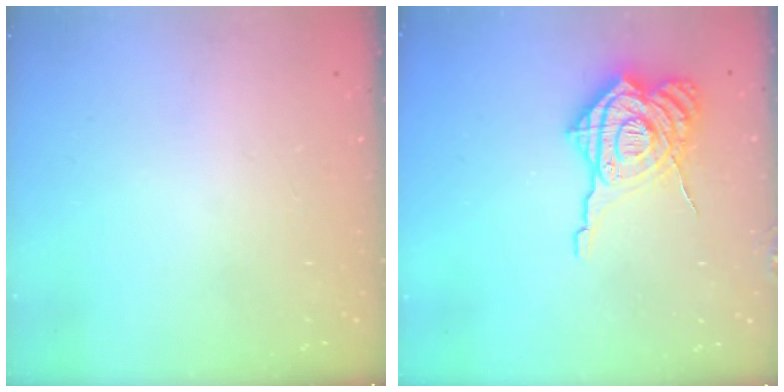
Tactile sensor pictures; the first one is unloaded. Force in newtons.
{"total": 17.6, "press": 17.5, "slide": 2.0}